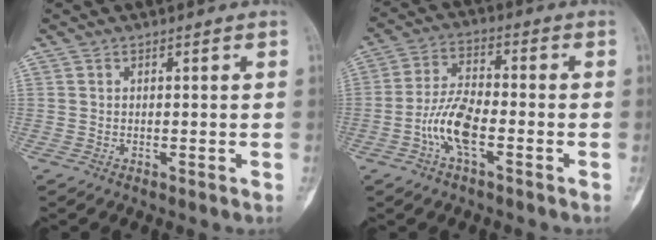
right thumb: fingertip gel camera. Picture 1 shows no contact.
{"total": 8.6, "force": [-3.1, 3.3, 7.3], "torque": [-0.152, 0.025, -0.064]}